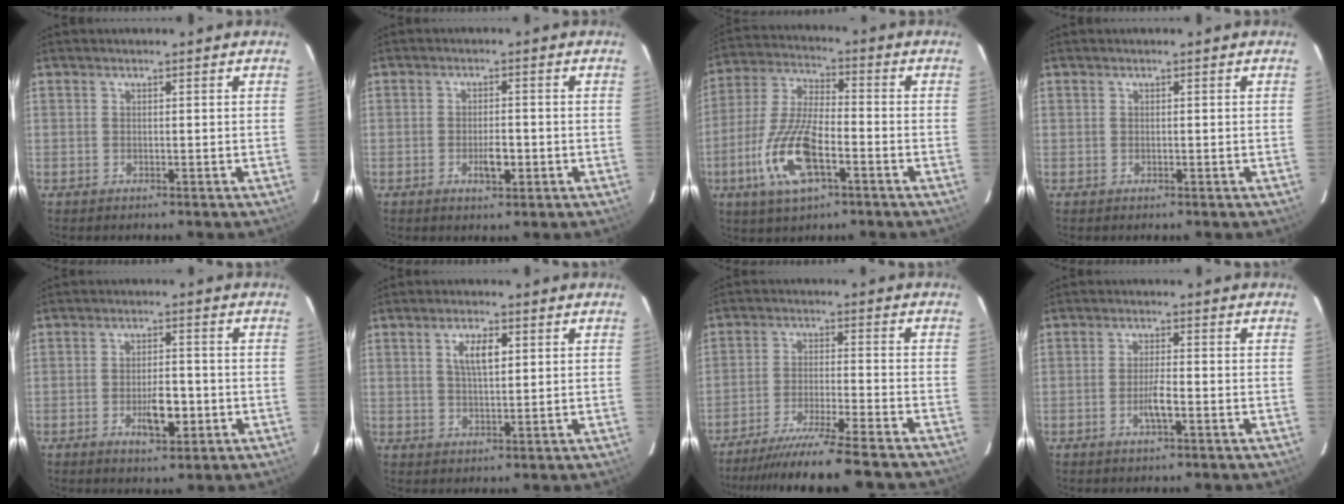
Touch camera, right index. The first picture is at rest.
{"total": 3.8, "force": [-1.3, 1.6, 3.2], "torque": [-0.059, -0.002, -0.019]}
{"total": 14.6, "force": [-5.7, 5.4, 12.3], "torque": [-0.268, -0.010, -0.108]}
{"total": 0.0}
{"total": 6.2, "force": [-2.1, 2.4, 5.3], "torque": [-0.097, -0.004, -0.028]}
{"total": 4.9, "force": [1.6, 1.8, 4.2], "torque": [-0.077, 0.006, 0.030]}
{"total": 15.7, "force": [-14.1, -0.8, 6.7], "torque": [-0.140, -0.030, -0.224]}
{"total": 3.4, "force": [-1.3, 0.5, 3.1], "torque": [-0.060, -0.002, -0.025]}